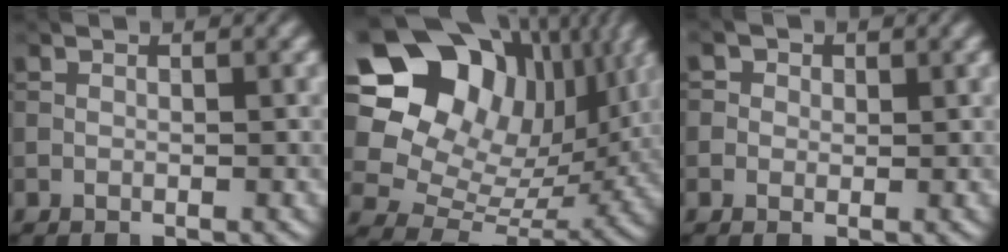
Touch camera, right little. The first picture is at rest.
{"total": 14.2, "force": [5.7, 10.2, 8.0], "torque": [-0.159, 0.031, 0.099]}
{"total": 0.7, "force": [-0.4, -0.1, -0.6], "torque": [0.022, -0.006, -0.020]}